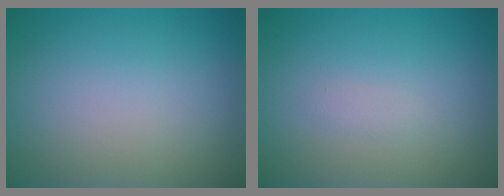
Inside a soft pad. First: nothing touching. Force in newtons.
{"total": 0.6, "press": 0.6, "slide": 0.0}